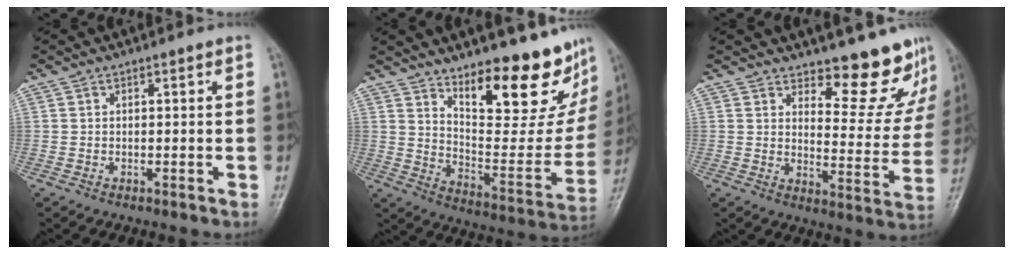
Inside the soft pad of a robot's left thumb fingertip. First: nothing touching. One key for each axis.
{"total": 21.8, "fx": 15.3, "fy": 7.8, "fz": 13.3, "tx": -0.135, "ty": -0.112, "tz": 0.230}
{"total": 11.7, "fx": 10.3, "fy": 3.9, "fz": 4.1, "tx": -0.015, "ty": -0.103, "tz": 0.131}